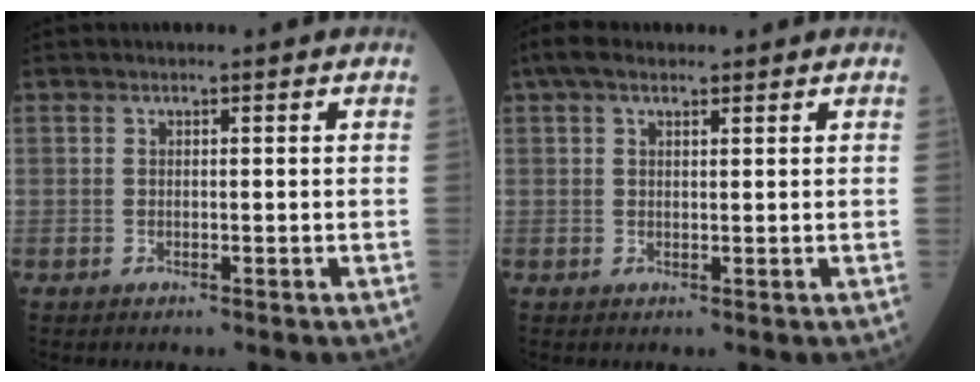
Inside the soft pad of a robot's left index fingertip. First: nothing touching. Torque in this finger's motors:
{"motor_torque": [0.24, -0.48, 0.18, 0.05]}